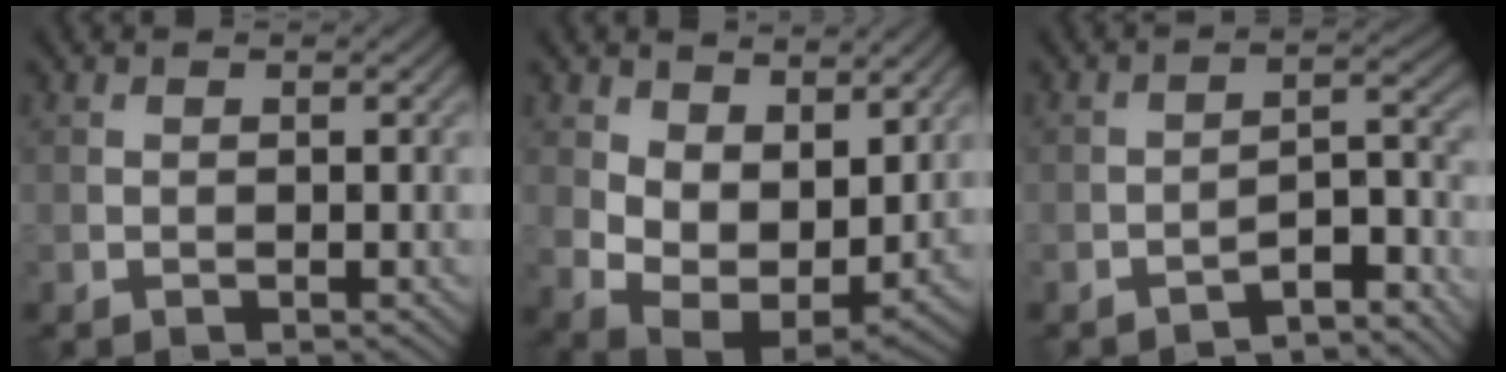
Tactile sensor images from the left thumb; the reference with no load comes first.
{"total": 10.2, "force": [3.6, 6.3, 7.1], "torque": [-0.154, -0.020, 0.071]}
{"total": 5.0, "force": [-4.1, 1.0, 2.7], "torque": [-0.037, 0.014, -0.071]}